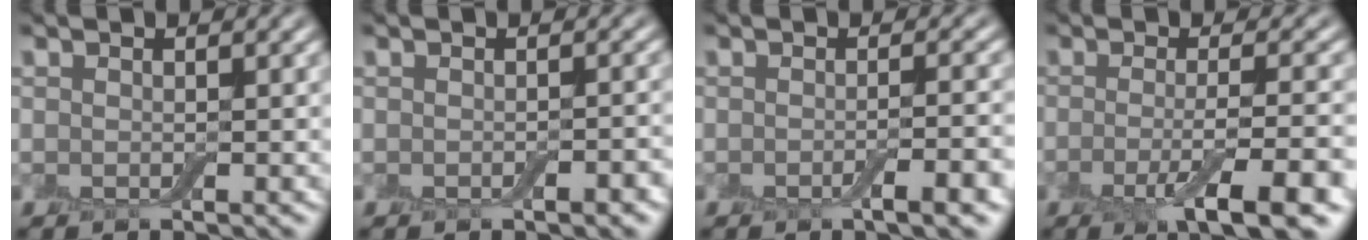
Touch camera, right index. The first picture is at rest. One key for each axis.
{"total": 1.4, "fx": -0.6, "fy": 0.4, "fz": 1.2, "tx": -0.016, "ty": 0.000, "tz": -0.007}
{"total": 3.5, "fx": -1.4, "fy": 0.8, "fz": 3.1, "tx": -0.040, "ty": 0.003, "tz": -0.025}
{"total": 7.3, "fx": -3.1, "fy": 1.5, "fz": 6.4, "tx": -0.095, "ty": -0.005, "tz": -0.053}